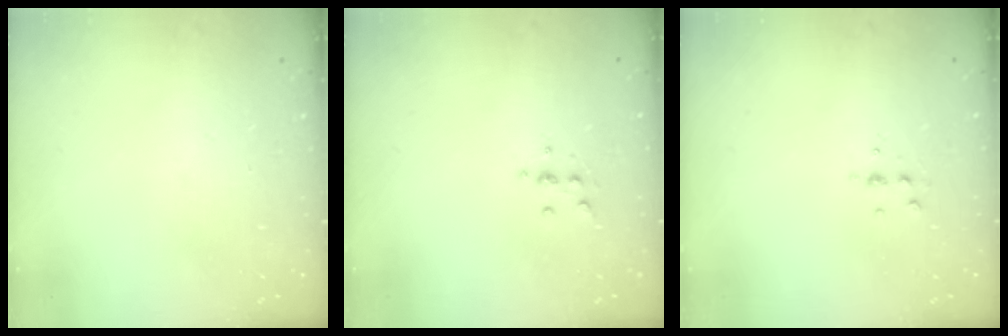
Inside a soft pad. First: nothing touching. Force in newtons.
{"total": 3.5, "press": 3.3, "slide": 1.0}
{"total": 4.7, "press": 4.6, "slide": 1.0}